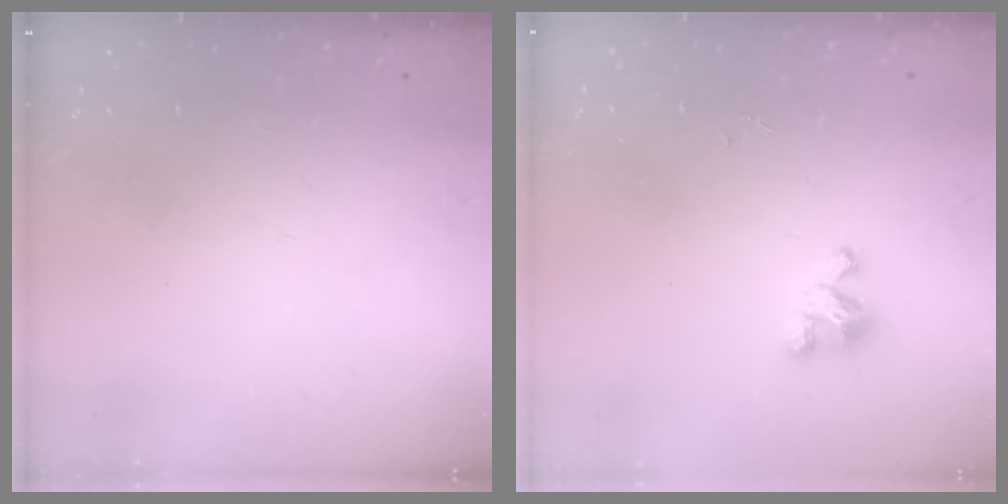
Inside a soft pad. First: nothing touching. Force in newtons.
{"total": 3.6, "press": 3.6, "slide": 0.3}